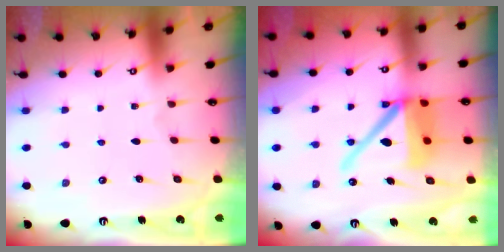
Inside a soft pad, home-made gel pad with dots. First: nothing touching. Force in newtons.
{"total": 16.6, "press": 16.5, "slide": 2.1}